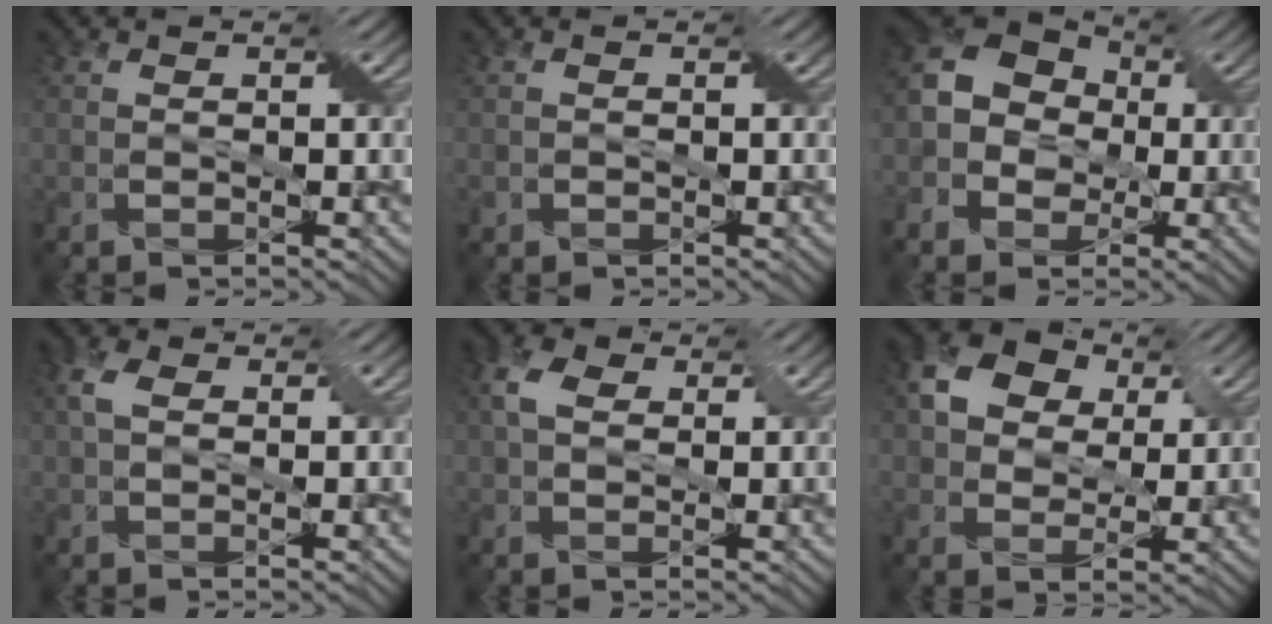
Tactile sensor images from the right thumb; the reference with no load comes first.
{"total": 0.7, "force": [-0.3, 0.6, -0.1], "torque": [0.002, -0.001, -0.006]}
{"total": 9.4, "force": [-1.2, 8.0, 4.9], "torque": [-0.113, -0.002, -0.040]}
{"total": 3.0, "force": [0.9, 1.8, 2.3], "torque": [-0.055, 0.012, 0.011]}
{"total": 4.1, "force": [1.3, 2.7, 2.9], "torque": [-0.072, 0.011, 0.018]}
{"total": 7.8, "force": [3.1, 5.7, 4.4], "torque": [-0.109, 0.014, 0.041]}